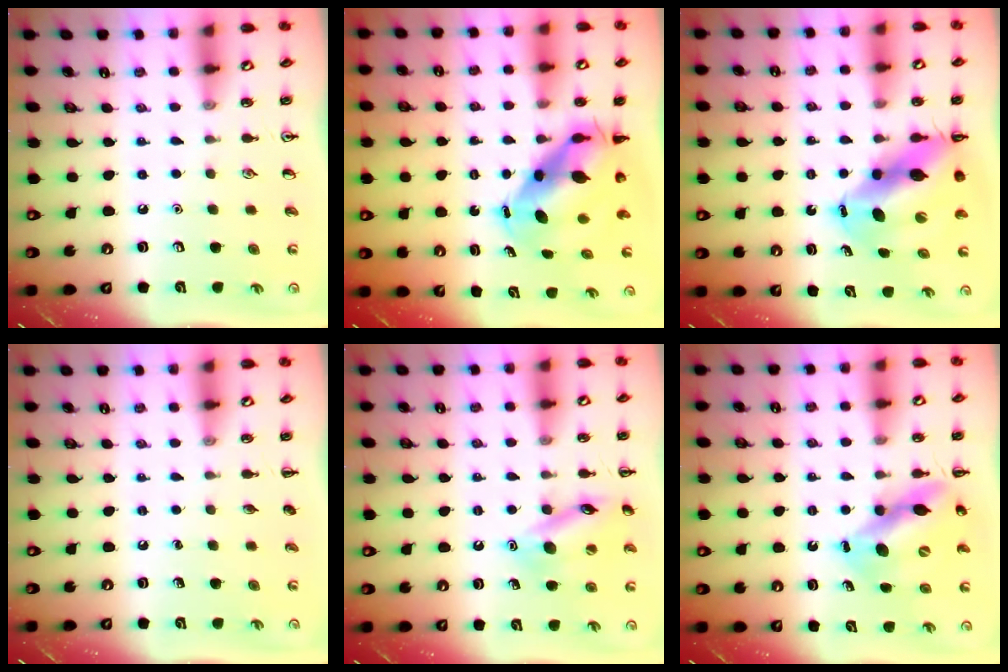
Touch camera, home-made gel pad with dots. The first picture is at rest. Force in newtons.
{"total": 8.7, "press": 8.4, "slide": 2.2}
{"total": 13.7, "press": 13.1, "slide": 3.9}
{"total": 0.0}
{"total": 13.6, "press": 13.5, "slide": 2.0}
{"total": 11.4, "press": 11.0, "slide": 3.0}